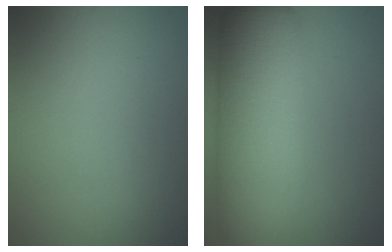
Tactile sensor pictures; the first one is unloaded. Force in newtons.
{"total": 12.8, "press": 12.8, "slide": 0.9}